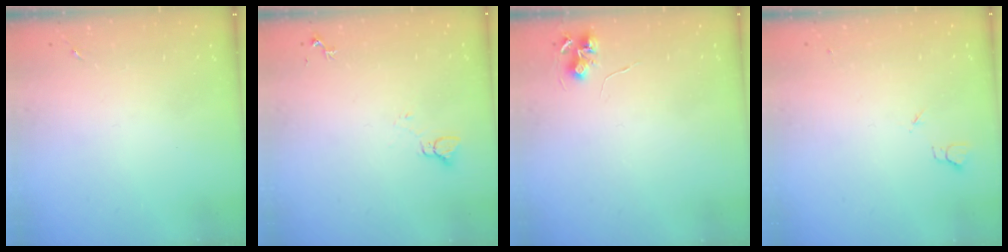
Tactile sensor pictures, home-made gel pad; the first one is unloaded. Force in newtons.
{"total": 4.3, "press": 4.3, "slide": 0.4}
{"total": 6.0, "press": 6.0, "slide": 0.4}
{"total": 2.7, "press": 2.6, "slide": 0.3}